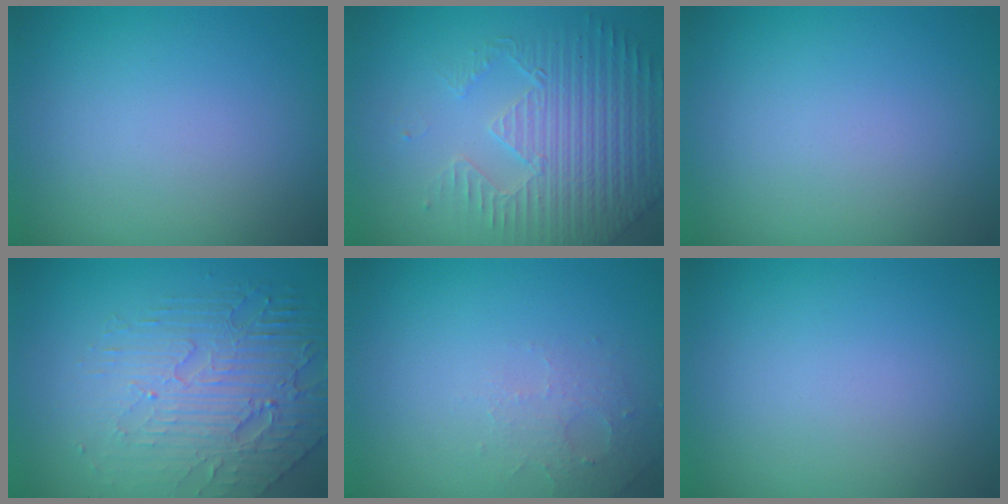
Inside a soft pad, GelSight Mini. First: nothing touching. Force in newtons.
{"total": 4.8, "press": 4.4, "slide": 1.9}
{"total": 0.0}
{"total": 6.3, "press": 4.6, "slide": 4.3}
{"total": 1.8, "press": 1.7, "slide": 0.4}
{"total": 0.0}